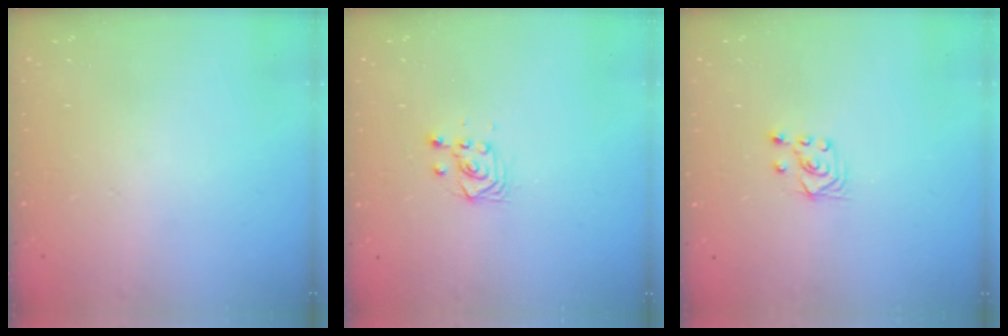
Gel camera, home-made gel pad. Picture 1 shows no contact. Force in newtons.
{"total": 2.9, "press": 2.9, "slide": 0.6}
{"total": 2.6, "press": 2.5, "slide": 1.0}